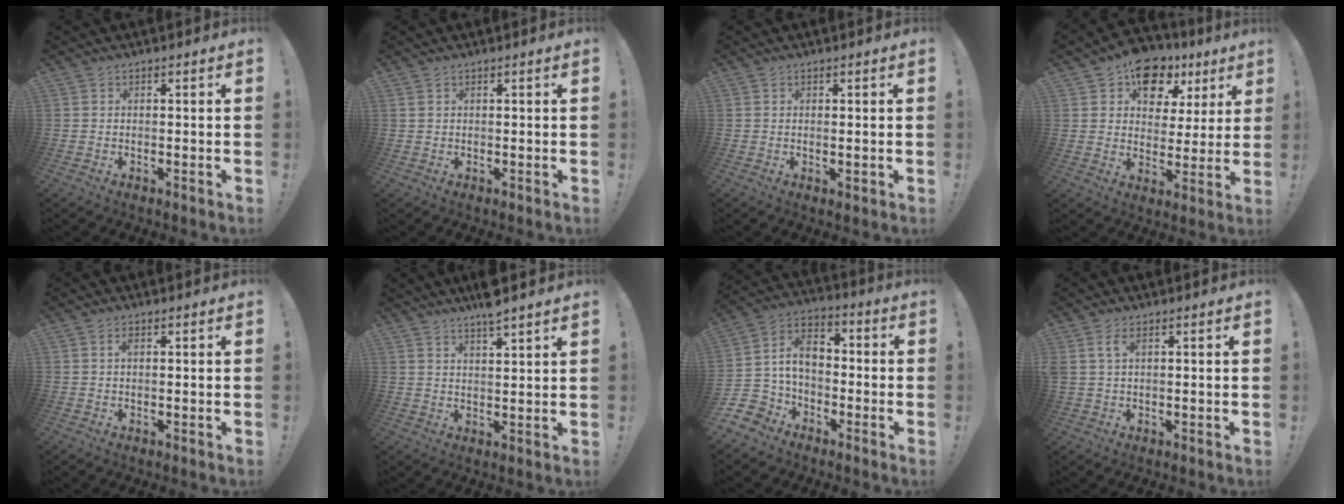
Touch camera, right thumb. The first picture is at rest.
{"total": 0.8, "force": [0.3, 0.7, 0.0], "torque": [0.007, -0.001, 0.005]}
{"total": 1.2, "force": [0.5, 0.3, 1.1], "torque": [-0.012, -0.005, 0.007]}
{"total": 13.4, "force": [7.6, 9.6, 5.6], "torque": [-0.079, -0.040, 0.139]}
{"total": 1.0, "force": [0.3, 0.5, 0.9], "torque": [-0.017, 0.004, 0.004]}
{"total": 5.5, "force": [4.8, 0.1, 2.7], "torque": [-0.042, -0.032, 0.082]}
{"total": 9.1, "force": [-1.0, 7.7, 4.7], "torque": [-0.101, 0.014, -0.013]}
{"total": 3.1, "force": [1.1, 1.1, 2.6], "torque": [-0.052, 0.002, 0.020]}